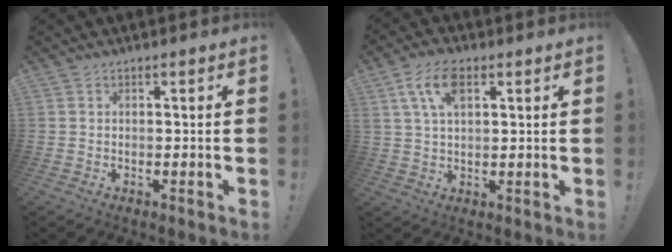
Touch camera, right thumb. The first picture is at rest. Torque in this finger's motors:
{"motor_torque": [1.29, 2.19, 1.71, 0.38, 0.15]}